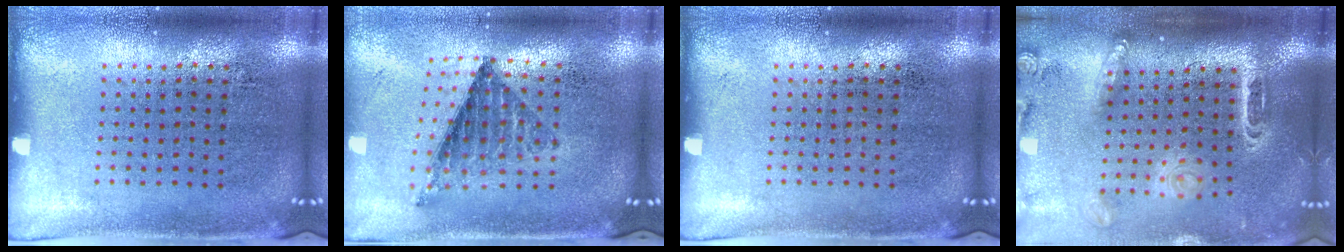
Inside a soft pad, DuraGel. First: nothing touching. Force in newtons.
{"total": 0.8, "press": 0.8, "slide": 0.2}
{"total": 0.0}
{"total": 2.4, "press": 1.8, "slide": 1.5}